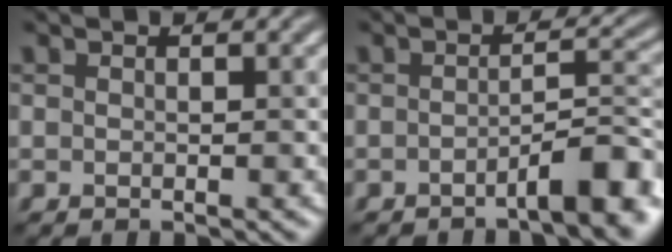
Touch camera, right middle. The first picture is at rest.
{"total": 4.6, "force": [-2.6, 0.9, 3.7], "torque": [-0.048, 0.012, -0.044]}